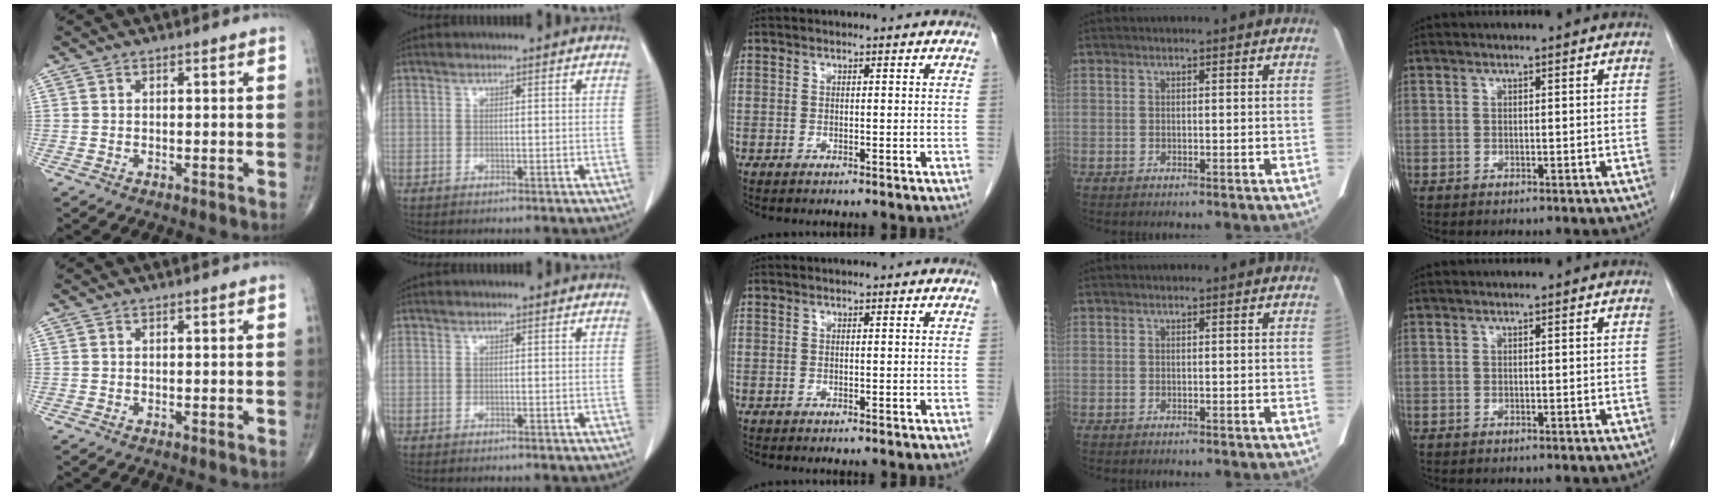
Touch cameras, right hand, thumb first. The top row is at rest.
{}